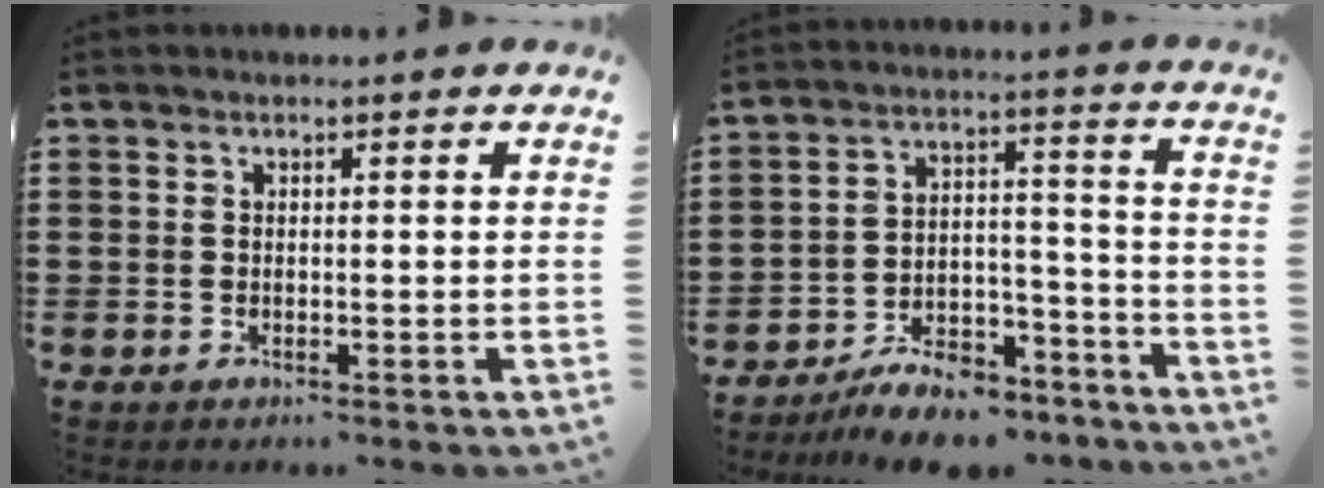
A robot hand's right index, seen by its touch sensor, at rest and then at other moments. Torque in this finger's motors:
{"motor_torque": [1.06, -1.08, 0.64, 0.04]}